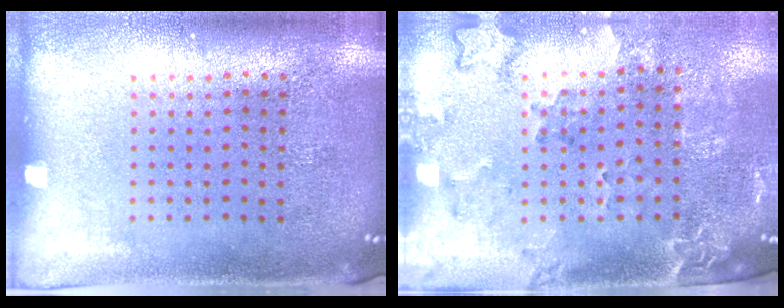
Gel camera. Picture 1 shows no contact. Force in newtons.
{"total": 1.9, "press": 1.7, "slide": 1.0}